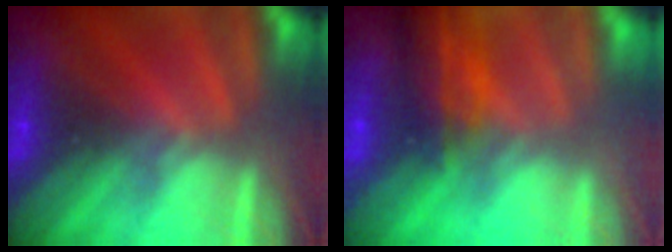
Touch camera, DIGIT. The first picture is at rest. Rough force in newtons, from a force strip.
{"total": 7.2}